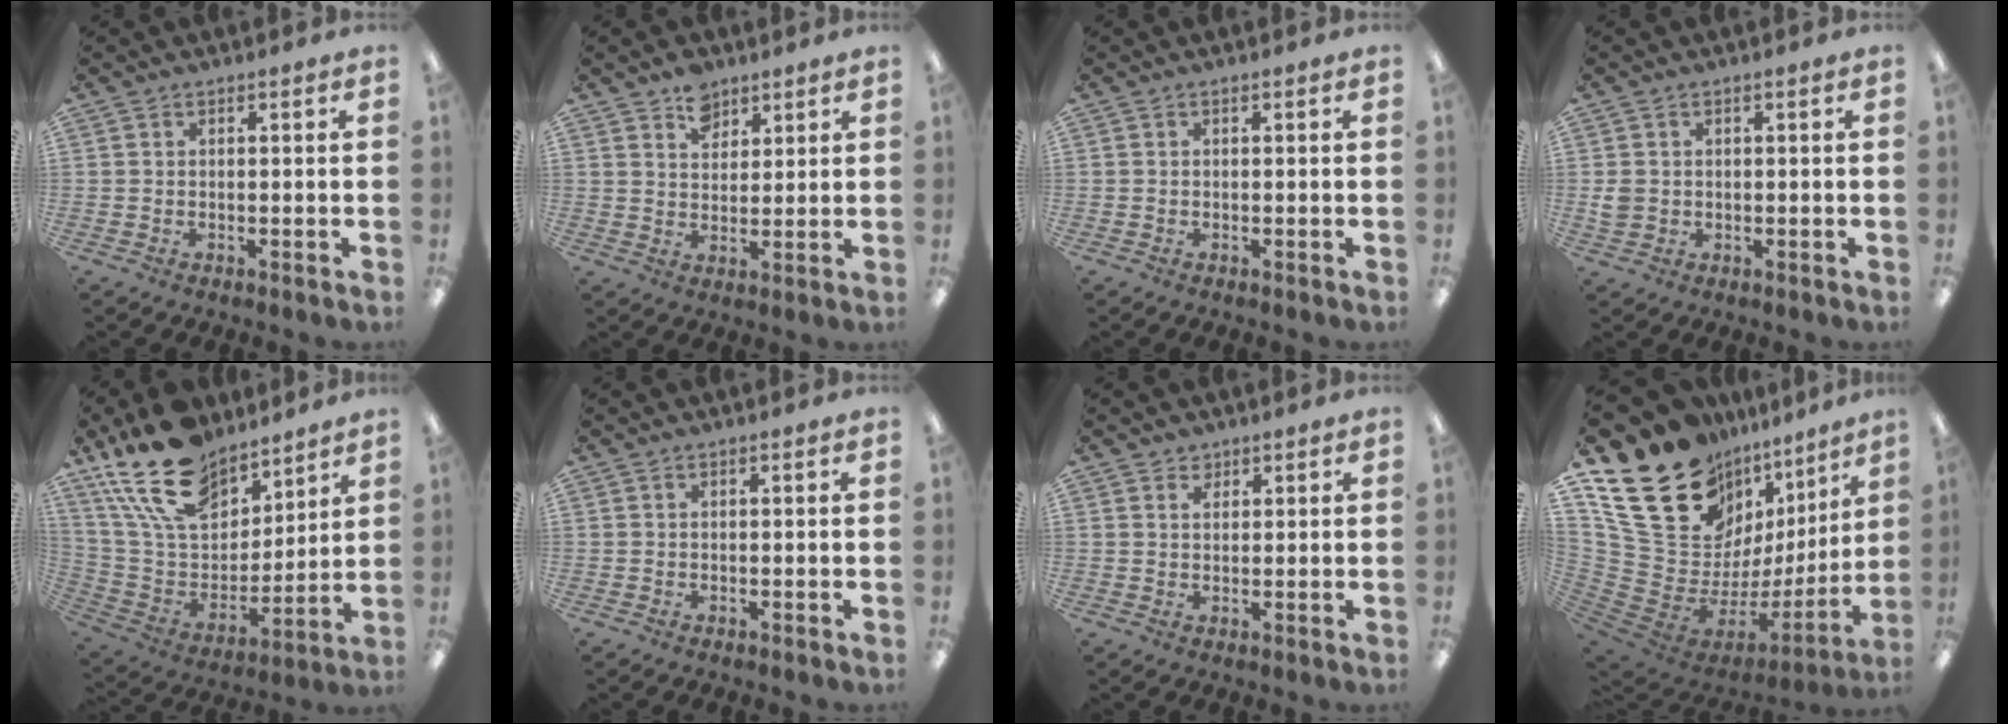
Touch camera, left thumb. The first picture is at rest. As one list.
[{"total": 6.5, "force": [4.7, 4.1, 1.9], "torque": [-0.024, -0.019, 0.083]}, {"total": 0.0}, {"total": 2.6, "force": [0.2, 2.3, 1.2], "torque": [-0.021, 0.005, 0.005]}, {"total": 20.9, "force": [15.0, 11.0, 9.6], "torque": [-0.201, -0.078, 0.279]}, {"total": 0.0}, {"total": 2.2, "force": [1.7, 1.4, 0.5], "torque": [0.005, -0.008, 0.030]}, {"total": 25.9, "force": [15.1, 15.4, 14.4], "torque": [-0.260, -0.109, 0.310]}]